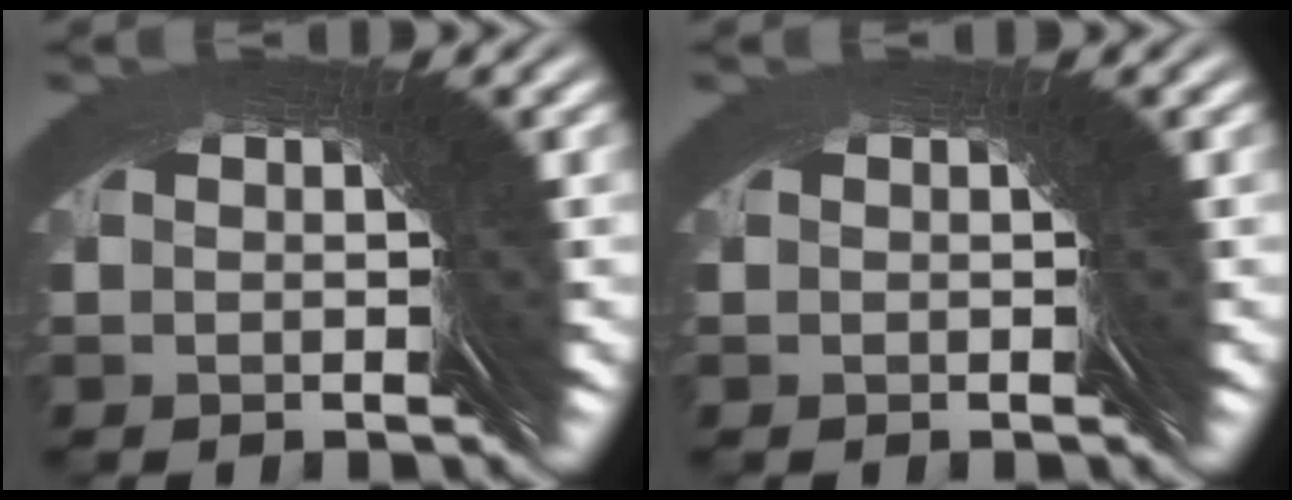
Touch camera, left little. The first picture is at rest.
{"total": 0.0}